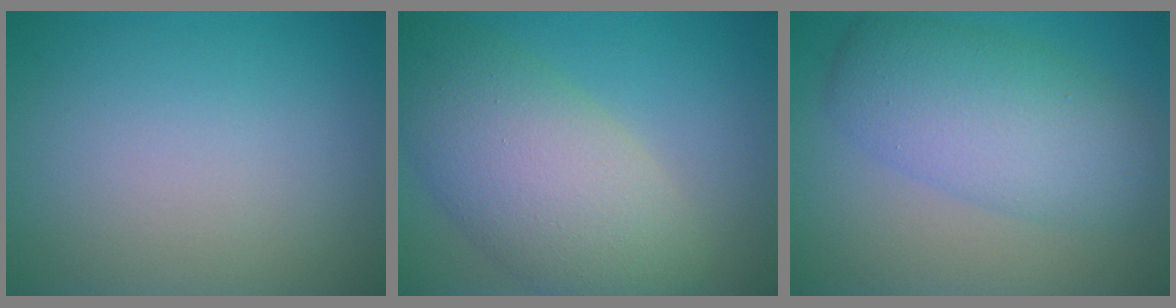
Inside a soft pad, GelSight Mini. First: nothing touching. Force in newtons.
{"total": 9.0, "press": 8.9, "slide": 0.7}
{"total": 6.6, "press": 6.6, "slide": 0.1}